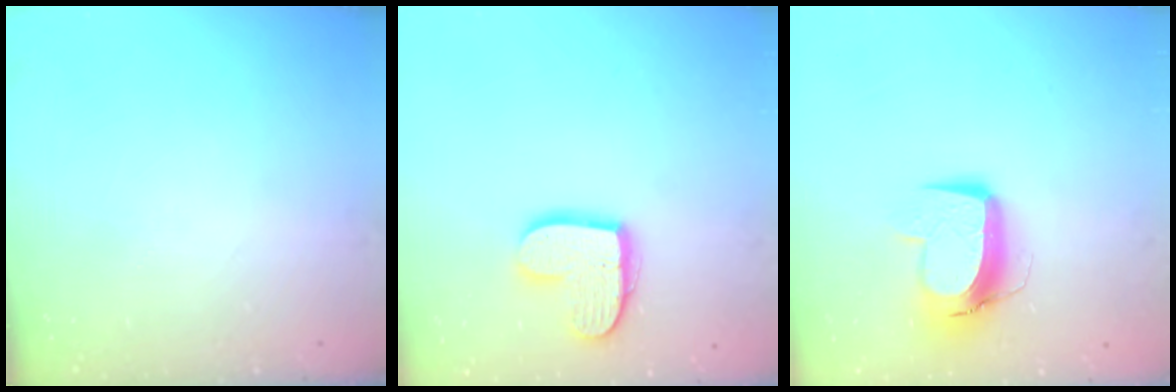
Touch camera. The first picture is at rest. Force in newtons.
{"total": 14.5, "press": 14.5, "slide": 1.0}
{"total": 11.8, "press": 11.7, "slide": 1.2}